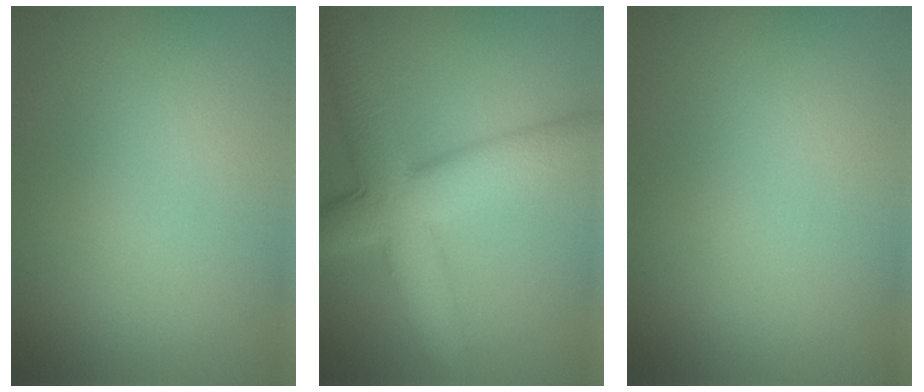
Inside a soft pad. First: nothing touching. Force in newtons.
{"total": 7.9, "press": 7.9, "slide": 0.3}
{"total": 0.0}